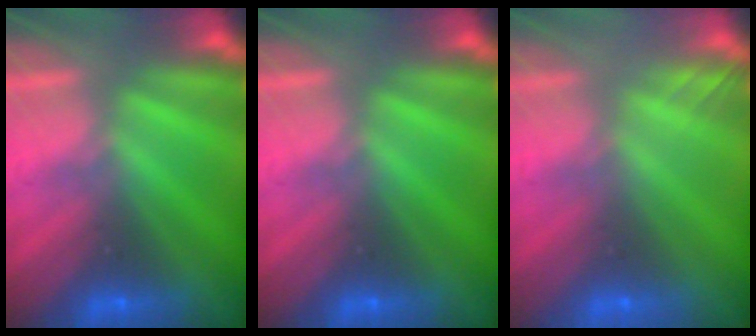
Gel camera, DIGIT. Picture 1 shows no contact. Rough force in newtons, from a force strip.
{"total": 0.0}
{"total": 2.1}